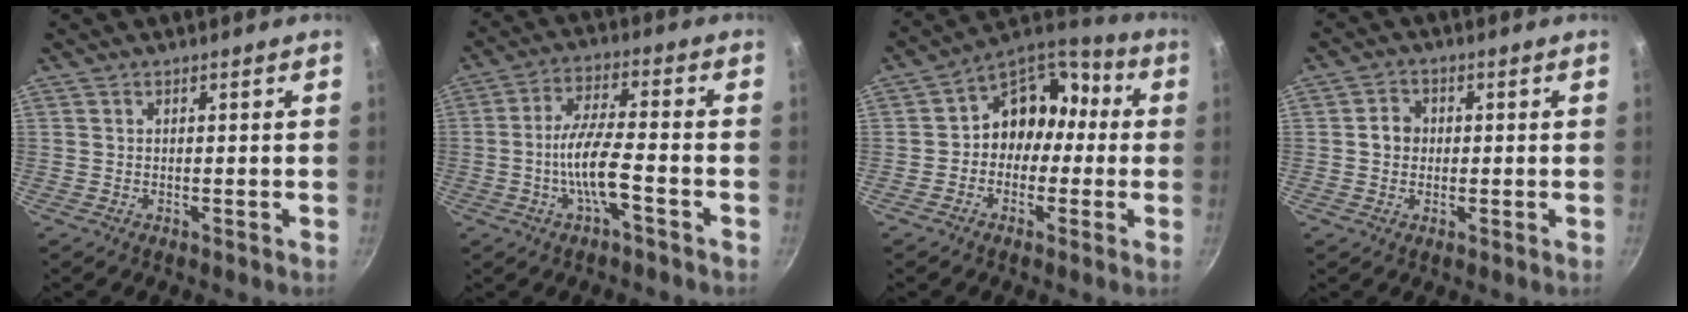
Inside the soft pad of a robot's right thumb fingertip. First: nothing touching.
{"total": 8.6, "force": [-3.2, 2.0, 7.7], "torque": [-0.152, 0.027, -0.066]}
{"total": 12.0, "force": [-0.9, 10.1, 6.5], "torque": [-0.037, 0.054, -0.034]}
{"total": 3.6, "force": [0.1, 3.2, 1.6], "torque": [-0.006, 0.007, -0.003]}